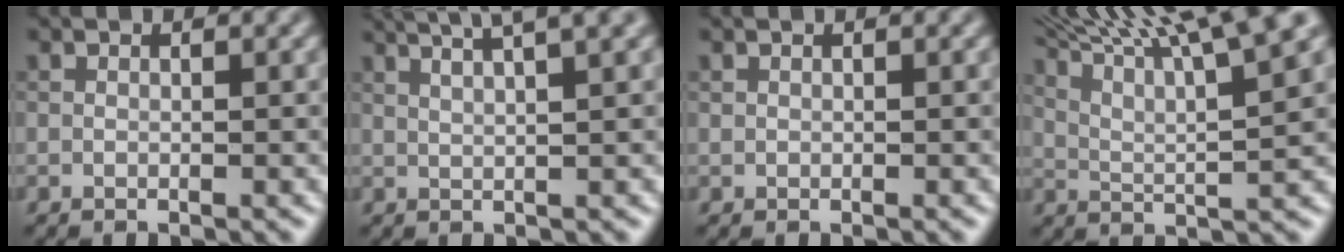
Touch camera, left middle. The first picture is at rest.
{"total": 7.3, "force": [4.9, 2.2, 5.0], "torque": [-0.048, 0.046, 0.041]}
{"total": 0.0}
{"total": 12.6, "force": [9.1, 2.3, 8.3], "torque": [-0.129, 0.028, 0.114]}